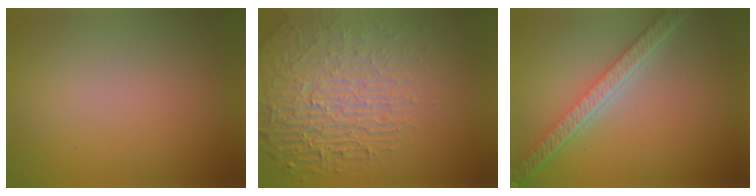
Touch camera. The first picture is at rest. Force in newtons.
{"total": 8.2, "press": 5.7, "slide": 5.9}
{"total": 5.6, "press": 4.1, "slide": 3.8}